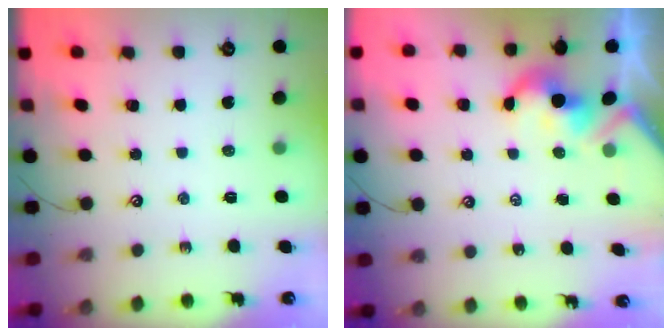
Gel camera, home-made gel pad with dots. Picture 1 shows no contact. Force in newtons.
{"total": 4.0, "press": 3.9, "slide": 0.7}